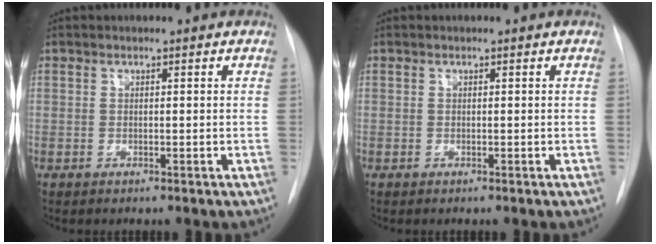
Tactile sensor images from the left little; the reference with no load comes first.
{"total": 0.0}